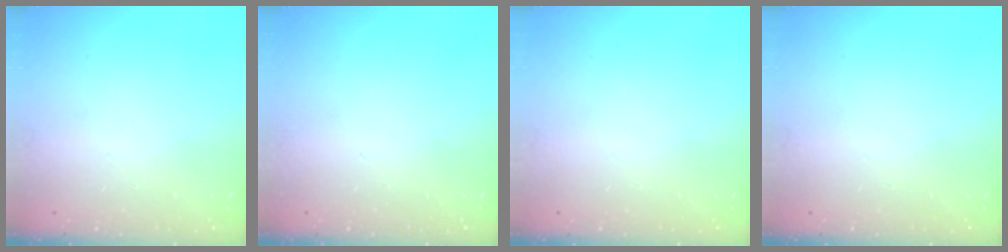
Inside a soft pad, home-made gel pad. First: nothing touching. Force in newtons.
{"total": 0.0}
{"total": 0.0}
{"total": 0.0}